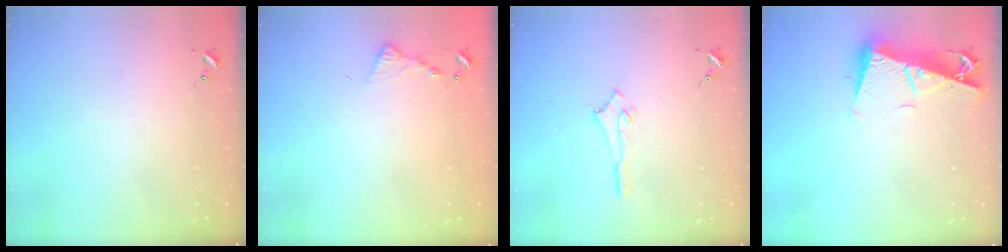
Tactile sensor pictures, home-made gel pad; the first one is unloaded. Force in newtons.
{"total": 4.7, "press": 4.6, "slide": 0.5}
{"total": 2.6, "press": 2.6, "slide": 0.4}
{"total": 11.5, "press": 11.5, "slide": 1.2}